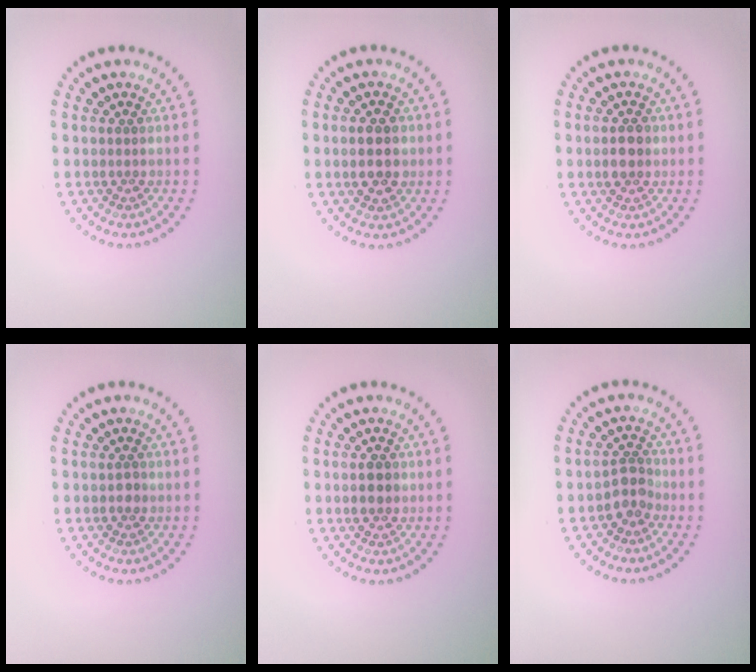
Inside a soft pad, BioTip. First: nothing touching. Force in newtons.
{"total": 3.7, "press": 3.7, "slide": 0.1}
{"total": 2.4, "press": 2.4, "slide": 0.0}
{"total": 0.9, "press": 0.9, "slide": 0.0}
{"total": 2.3, "press": 2.3, "slide": 0.0}
{"total": 2.2, "press": 1.7, "slide": 1.3}